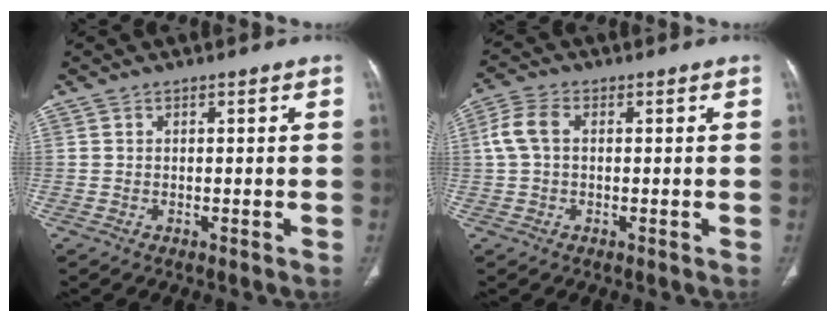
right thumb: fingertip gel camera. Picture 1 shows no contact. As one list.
[{"total": 5.1, "force": [0.6, 3.2, 3.9], "torque": [-0.094, 0.015, 0.009]}]